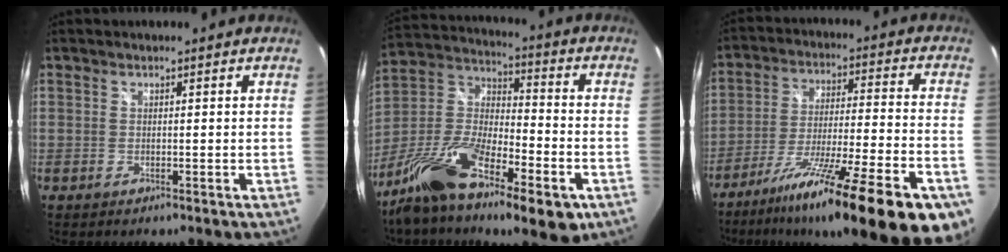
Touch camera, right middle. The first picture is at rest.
{"total": 20.9, "force": [-11.3, 6.8, 16.2], "torque": [-0.303, -0.027, -0.205]}
{"total": 26.2, "force": [-17.9, 2.7, 19.0], "torque": [-0.297, -0.055, -0.276]}